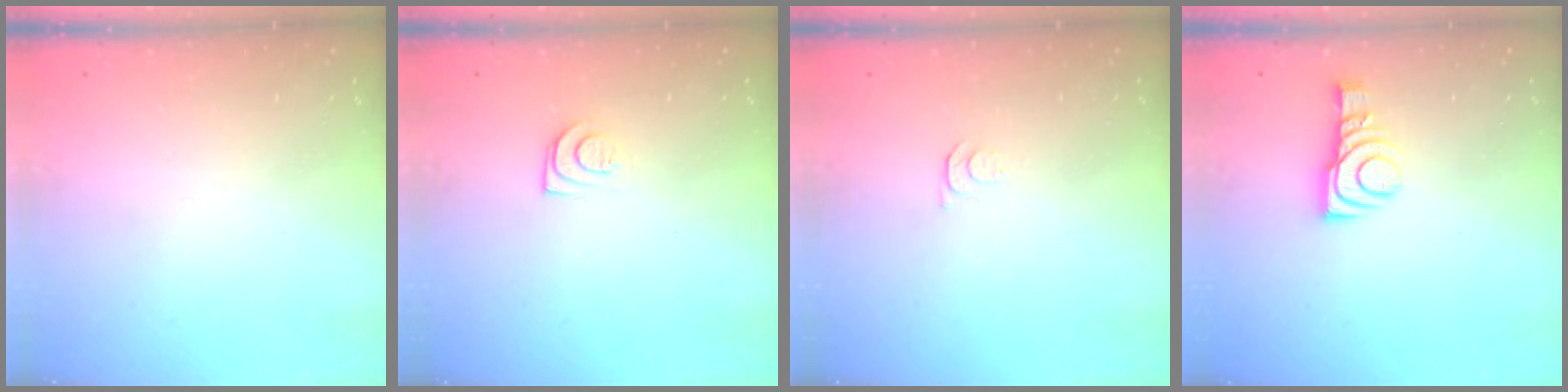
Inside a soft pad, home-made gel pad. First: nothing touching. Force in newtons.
{"total": 7.9, "press": 7.8, "slide": 0.7}
{"total": 3.8, "press": 3.7, "slide": 0.7}
{"total": 9.1, "press": 9.1, "slide": 0.4}